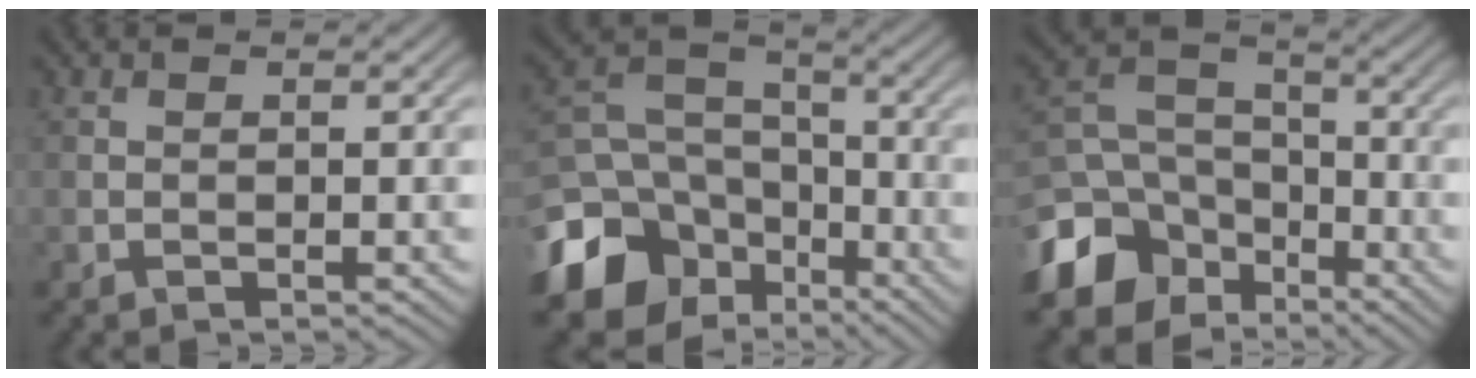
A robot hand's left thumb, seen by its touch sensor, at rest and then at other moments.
{"total": 12.6, "force": [-6.7, 9.0, 5.8], "torque": [-0.162, -0.024, -0.123]}
{"total": 11.1, "force": [-6.6, 7.6, 4.7], "torque": [-0.128, -0.015, -0.131]}